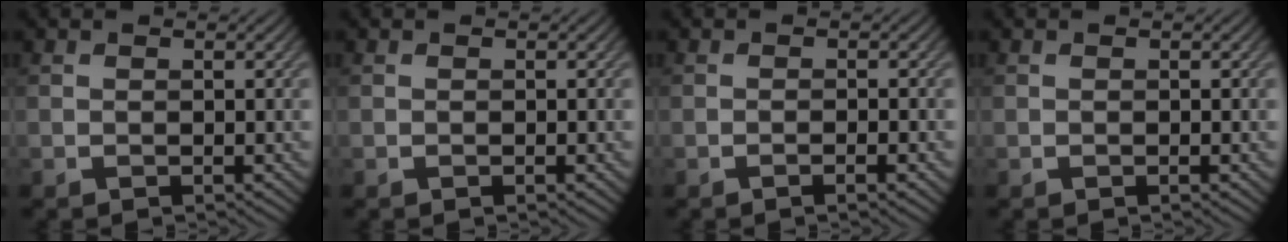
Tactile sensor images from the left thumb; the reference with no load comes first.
{"total": 0.0}
{"total": 1.9, "force": [-0.9, 0.2, 1.6], "torque": [-0.025, 0.006, -0.019]}
{"total": 0.0}